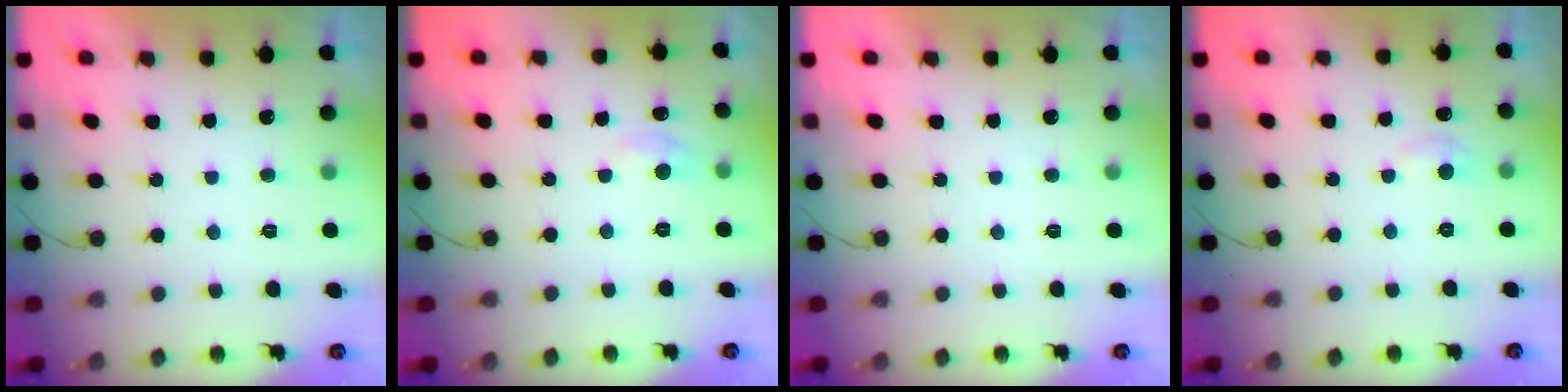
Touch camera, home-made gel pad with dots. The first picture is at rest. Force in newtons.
{"total": 5.4, "press": 5.3, "slide": 0.7}
{"total": 0.0}
{"total": 4.5, "press": 4.5, "slide": 0.6}